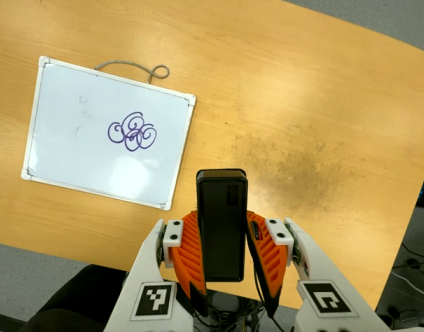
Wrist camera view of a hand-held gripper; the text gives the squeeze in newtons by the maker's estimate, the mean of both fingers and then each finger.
{"total": 4.4, "left": 3.4, "right": 5.5}